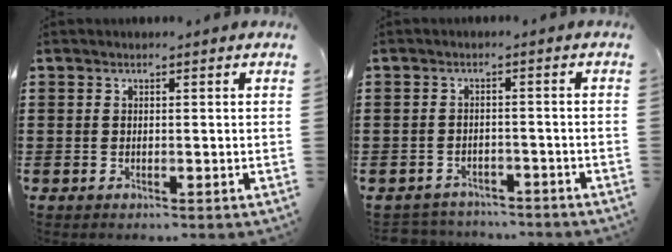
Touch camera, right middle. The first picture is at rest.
{"total": 2.4, "force": [-2.3, 0.4, -0.3], "torque": [-0.004, -0.001, -0.052]}